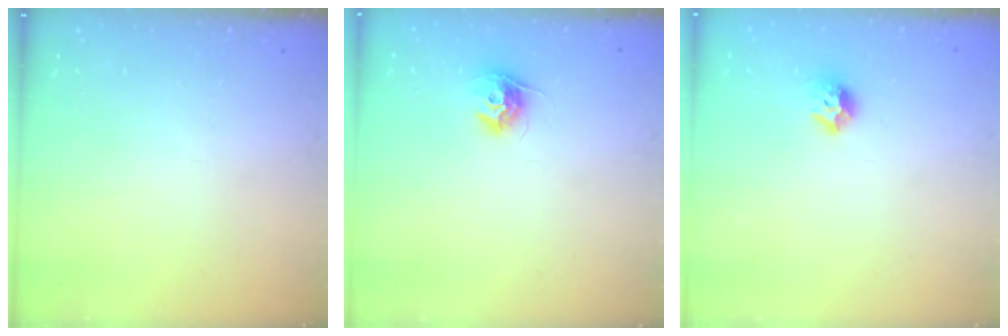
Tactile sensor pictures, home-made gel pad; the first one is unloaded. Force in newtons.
{"total": 9.5, "press": 9.5, "slide": 0.3}
{"total": 8.2, "press": 8.2, "slide": 0.7}